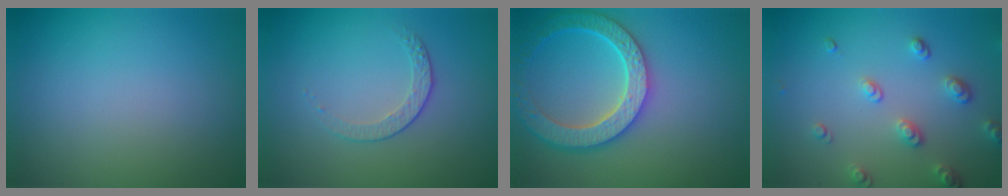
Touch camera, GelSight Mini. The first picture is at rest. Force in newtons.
{"total": 1.6, "press": 1.0, "slide": 1.3}
{"total": 5.8, "press": 5.2, "slide": 2.4}
{"total": 2.6, "press": 2.4, "slide": 0.9}